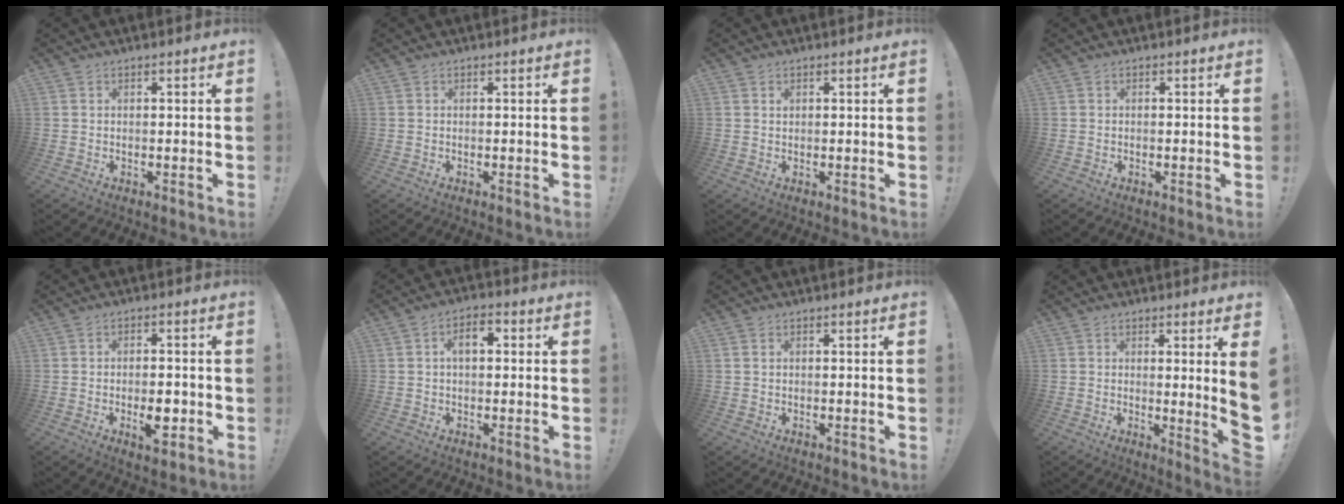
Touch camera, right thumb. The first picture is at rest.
{"total": 0.0}
{"total": 0.8, "force": [0.3, 0.7, 0.2], "torque": [-0.001, 0.001, 0.004]}
{"total": 0.0}
{"total": 6.2, "force": [-2.1, 2.8, 5.2], "torque": [-0.075, 0.004, -0.032]}
{"total": 5.6, "force": [0.6, 3.2, 4.6], "torque": [-0.058, 0.006, 0.003]}
{"total": 0.6, "force": [0.3, 0.4, 0.3], "torque": [-0.010, 0.003, 0.007]}
{"total": 6.3, "force": [1.5, -1.0, 6.1], "torque": [-0.081, -0.029, 0.023]}